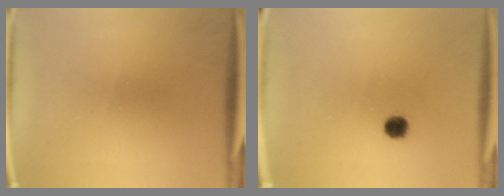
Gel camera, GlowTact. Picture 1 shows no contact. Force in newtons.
{"total": 2.8}